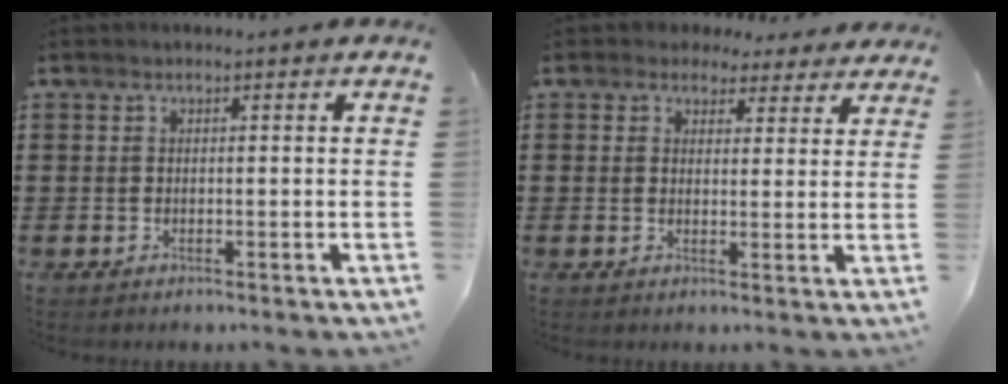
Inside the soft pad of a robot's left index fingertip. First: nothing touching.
{"total": 3.4, "force": [2.8, 1.8, 0.6], "torque": [-0.017, -0.002, 0.051]}